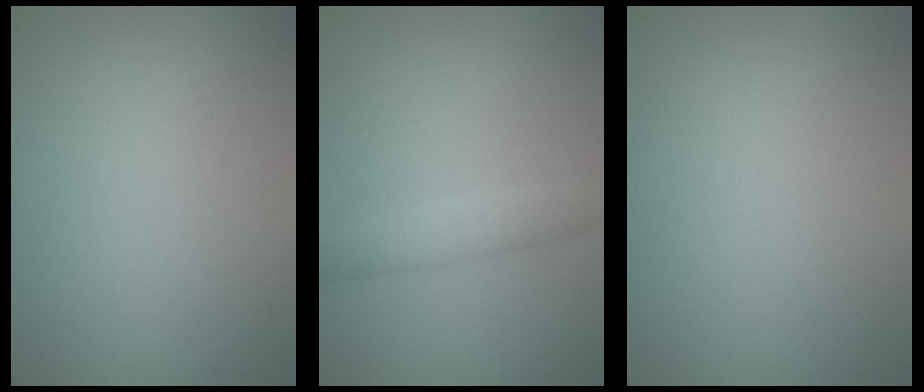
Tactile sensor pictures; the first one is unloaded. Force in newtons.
{"total": 2.6, "press": 2.6, "slide": 0.1}
{"total": 0.0}